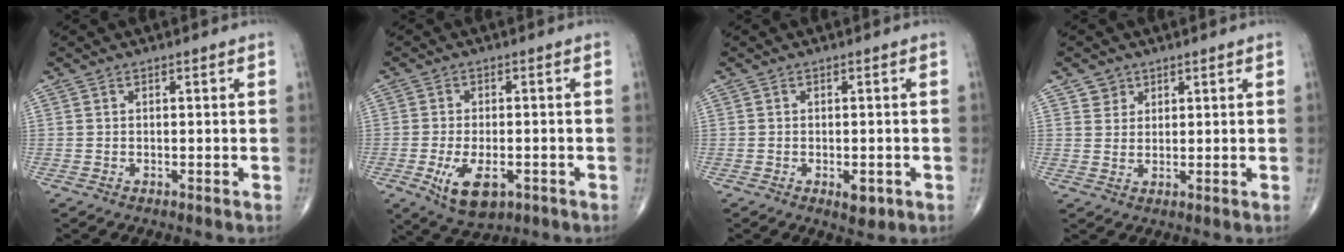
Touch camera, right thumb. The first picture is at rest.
{"total": 8.4, "force": [-3.1, 4.2, 6.6], "torque": [-0.113, -0.002, -0.041]}
{"total": 3.1, "force": [-1.1, 1.5, 2.4], "torque": [-0.027, 0.000, -0.010]}
{"total": 2.8, "force": [1.7, 2.2, 0.2], "torque": [0.017, -0.009, 0.024]}